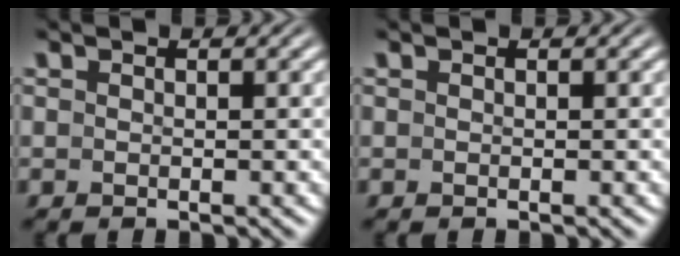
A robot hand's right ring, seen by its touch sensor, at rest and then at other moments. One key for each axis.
{"total": 0.0}